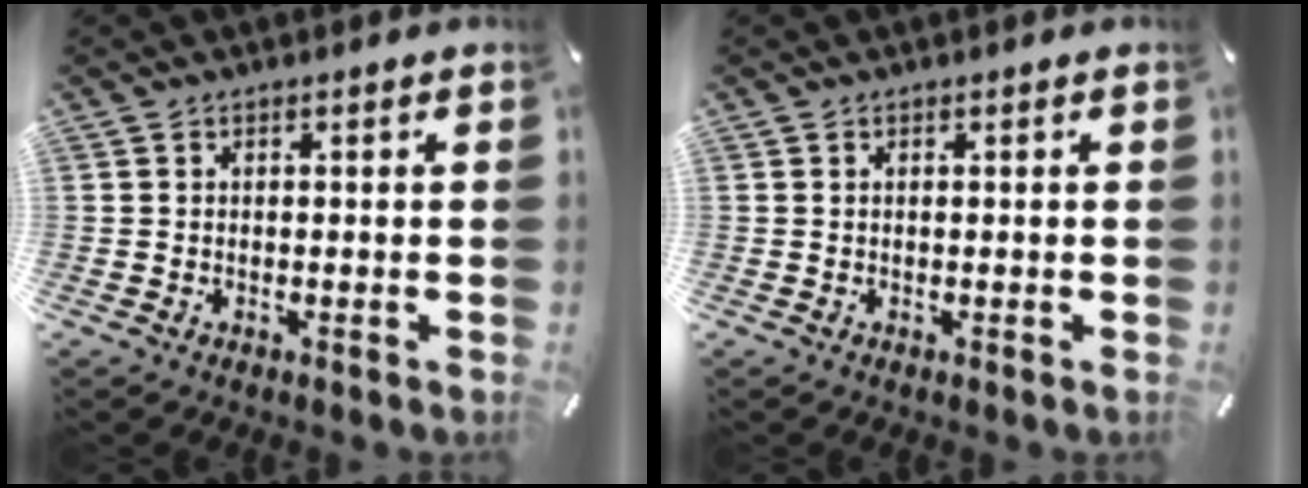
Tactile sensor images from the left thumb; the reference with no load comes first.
{"total": 0.0}